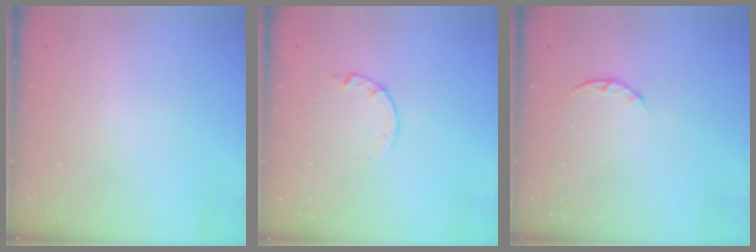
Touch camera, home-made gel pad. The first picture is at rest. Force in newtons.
{"total": 1.0, "press": 0.9, "slide": 0.3}
{"total": 3.4, "press": 3.4, "slide": 0.5}